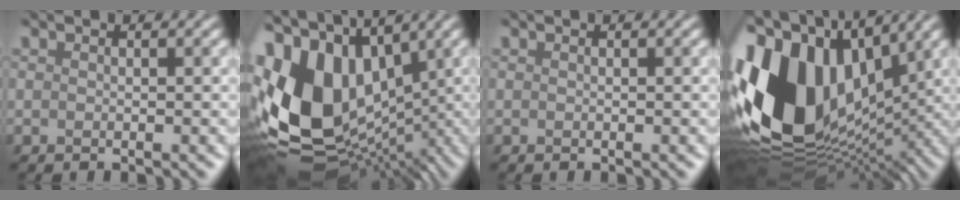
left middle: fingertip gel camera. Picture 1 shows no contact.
{"total": 14.6, "force": [2.6, 10.6, 9.7], "torque": [-0.231, 0.004, 0.048]}
{"total": 0.0}
{"total": 17.6, "force": [2.5, 12.1, 12.6], "torque": [-0.298, 0.009, 0.043]}